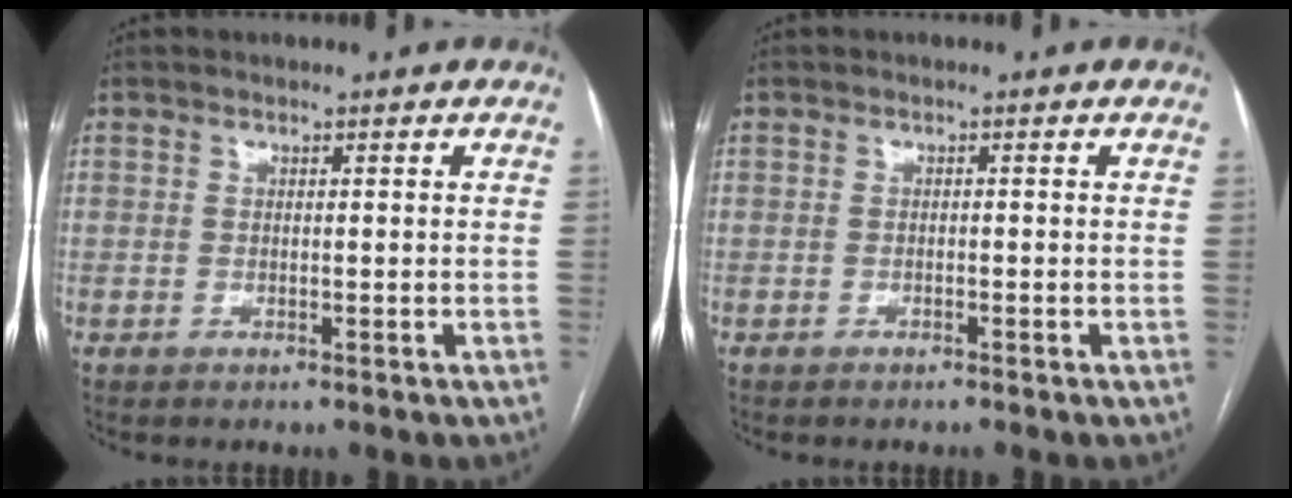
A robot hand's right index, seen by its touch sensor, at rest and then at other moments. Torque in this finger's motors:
{"motor_torque": [0.07, 0.00, 0.02, 0.01]}